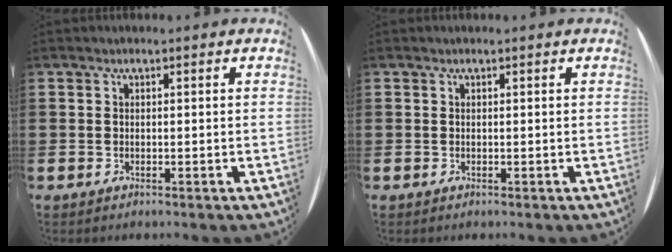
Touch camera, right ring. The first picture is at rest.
{"total": 0.0}